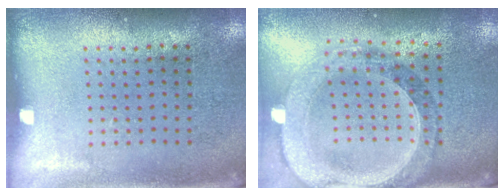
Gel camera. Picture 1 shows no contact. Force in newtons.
{"total": 1.5, "press": 1.4, "slide": 0.5}